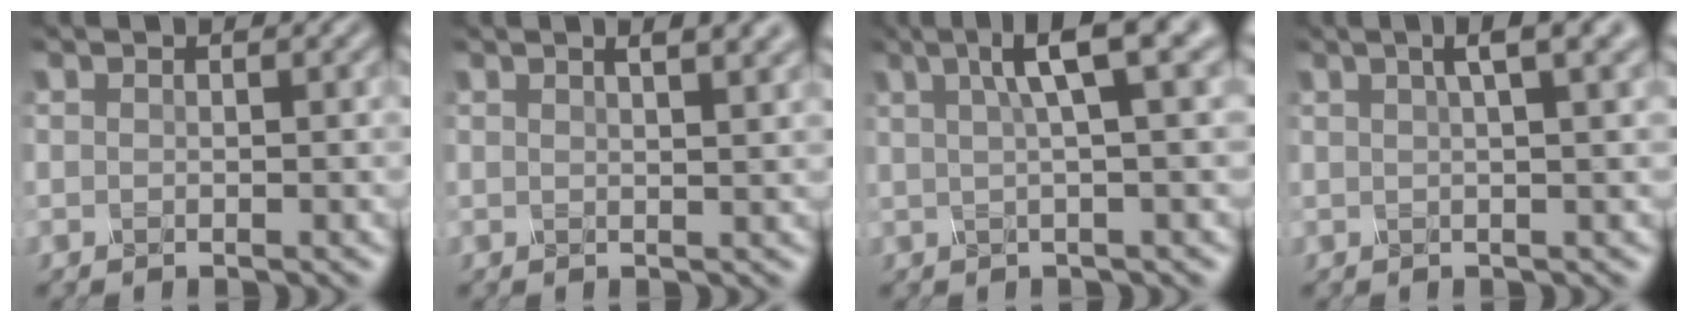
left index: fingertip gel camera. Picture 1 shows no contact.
{"total": 5.0, "force": [2.8, 2.1, 3.6], "torque": [-0.016, 0.025, 0.005]}
{"total": 5.9, "force": [2.2, 1.2, 5.3], "torque": [-0.069, 0.015, 0.025]}
{"total": 4.8, "force": [2.4, 1.4, 3.9], "torque": [-0.041, 0.017, 0.017]}